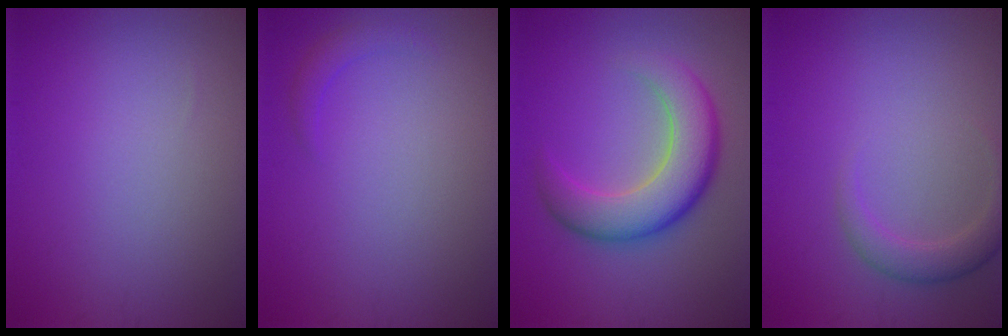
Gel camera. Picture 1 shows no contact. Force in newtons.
{"total": 1.2, "press": 1.2, "slide": 0.1}
{"total": 7.0, "press": 6.9, "slide": 0.5}
{"total": 2.4, "press": 2.4, "slide": 0.2}